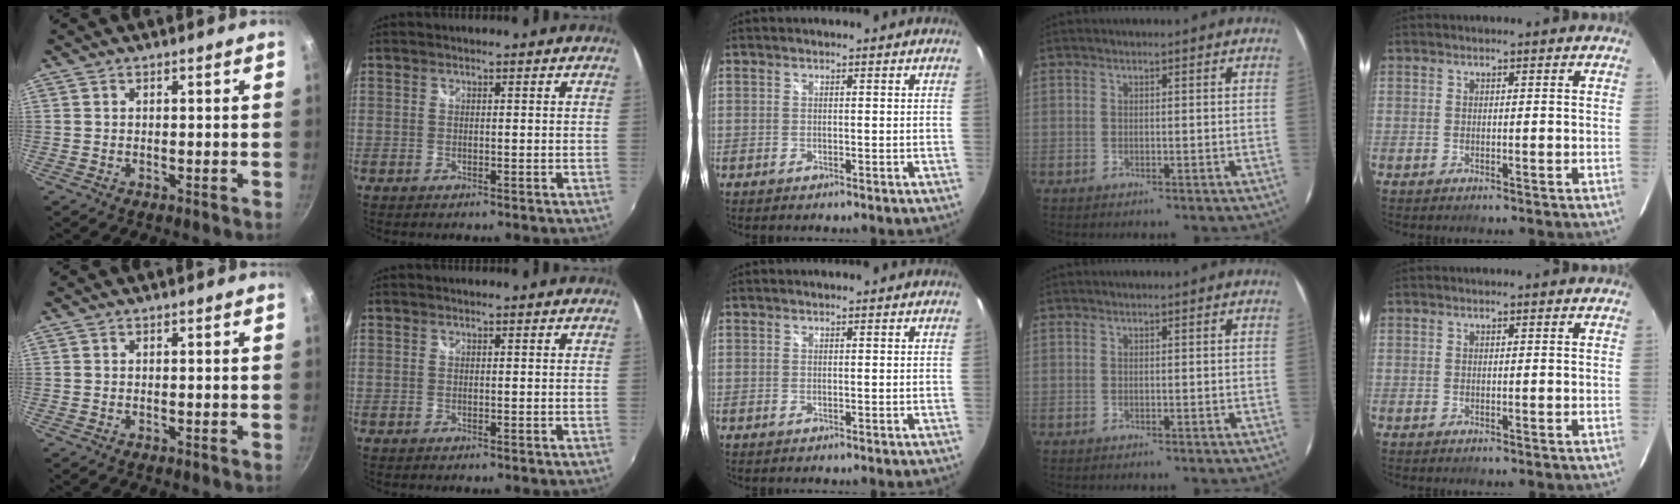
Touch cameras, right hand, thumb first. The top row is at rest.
{}